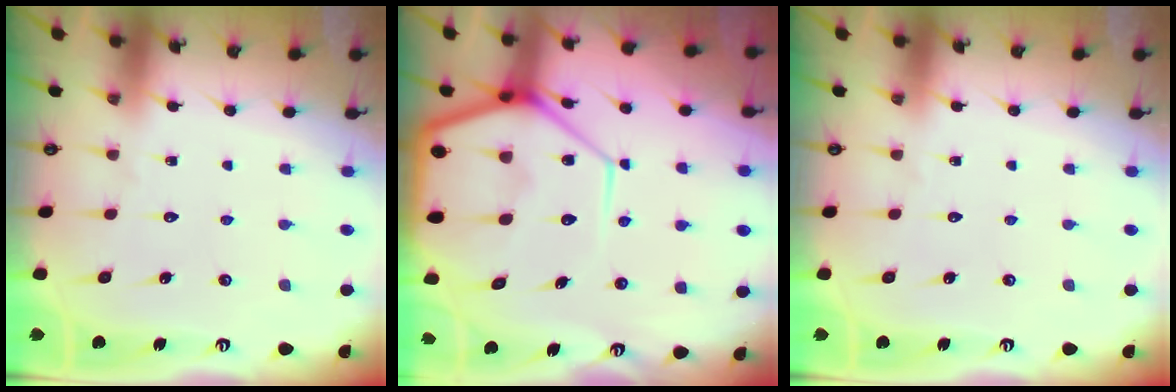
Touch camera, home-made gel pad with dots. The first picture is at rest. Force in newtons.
{"total": 18.3, "press": 18.3, "slide": 1.8}
{"total": 0.0}